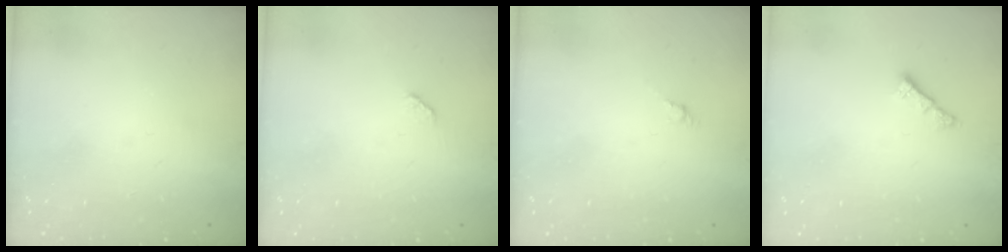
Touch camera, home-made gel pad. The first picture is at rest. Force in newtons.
{"total": 2.5, "press": 2.5, "slide": 0.4}
{"total": 1.1, "press": 1.0, "slide": 0.5}
{"total": 0.8, "press": 0.7, "slide": 0.4}